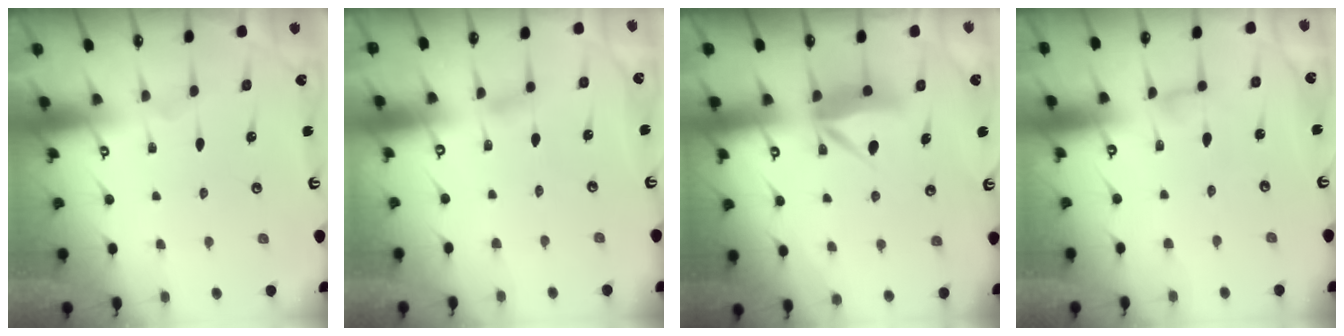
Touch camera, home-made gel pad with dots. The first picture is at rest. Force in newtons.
{"total": 3.2, "press": 3.2, "slide": 0.3}
{"total": 7.7, "press": 7.7, "slide": 0.3}
{"total": 3.6, "press": 3.6, "slide": 0.4}